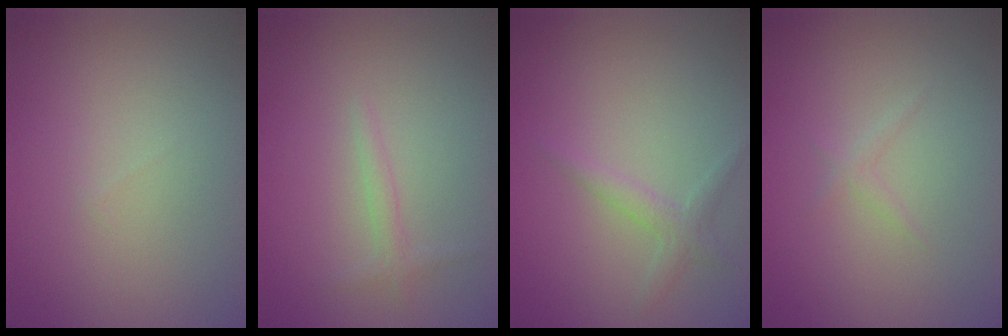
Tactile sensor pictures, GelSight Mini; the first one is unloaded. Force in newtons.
{"total": 1.1, "press": 1.1, "slide": 0.0}
{"total": 1.6, "press": 1.6, "slide": 0.0}
{"total": 0.7, "press": 0.7, "slide": 0.0}